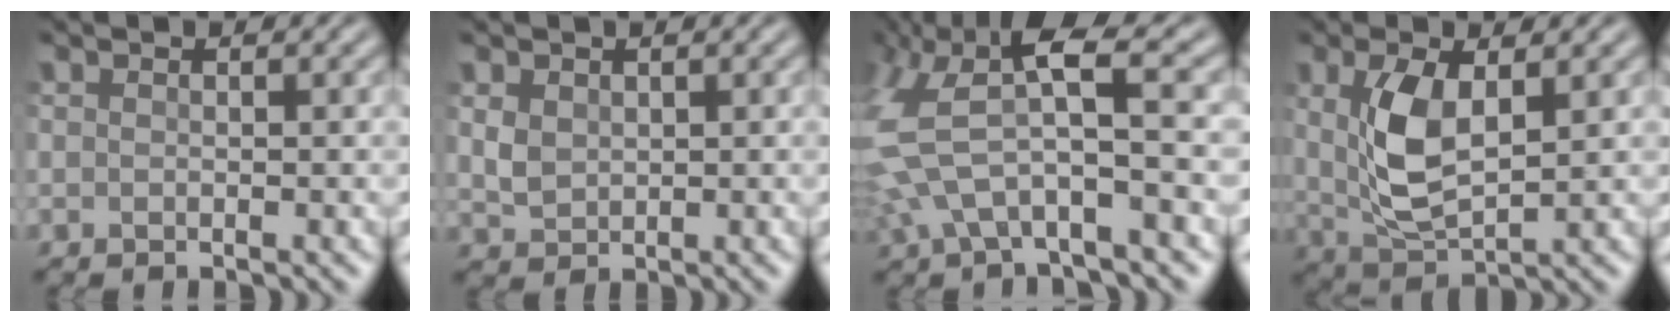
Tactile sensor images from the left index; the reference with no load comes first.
{"total": 1.8, "force": [0.3, 1.4, 1.0], "torque": [-0.025, -0.002, 0.006]}
{"total": 8.7, "force": [0.8, 3.5, 8.0], "torque": [-0.185, 0.014, 0.000]}
{"total": 5.3, "force": [0.8, 2.2, 4.8], "torque": [-0.105, -0.001, 0.023]}